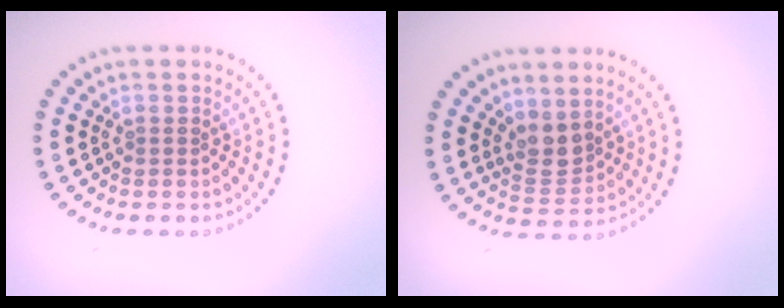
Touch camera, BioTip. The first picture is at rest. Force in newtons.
{"total": 2.7, "press": 2.2, "slide": 1.5}